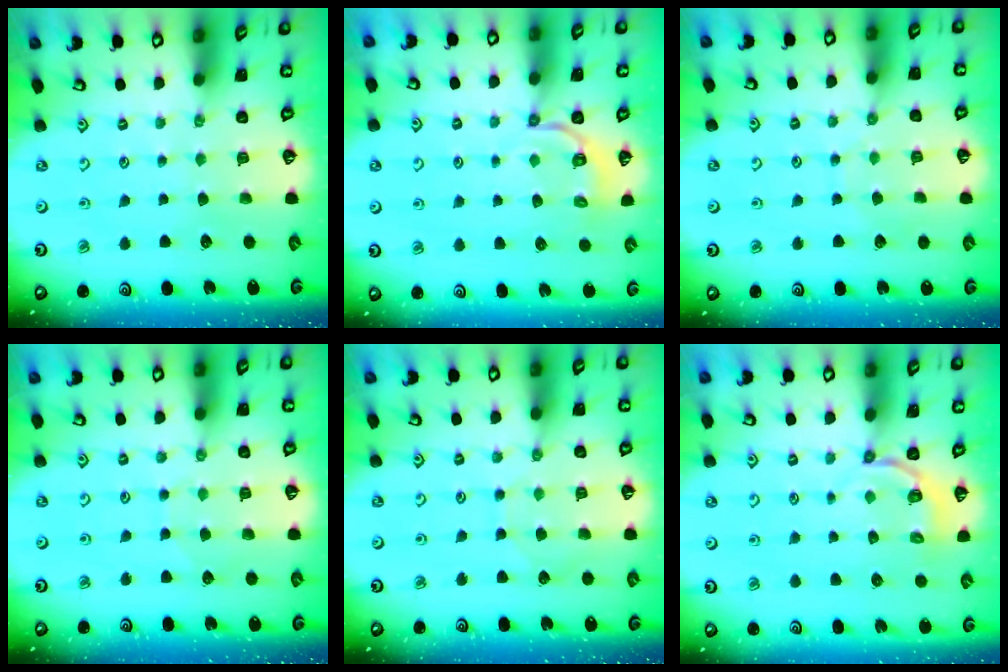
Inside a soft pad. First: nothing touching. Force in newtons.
{"total": 3.7, "press": 3.3, "slide": 1.7}
{"total": 6.5, "press": 6.5, "slide": 0.6}
{"total": 4.9, "press": 4.9, "slide": 0.5}
{"total": 5.1, "press": 5.1, "slide": 0.5}
{"total": 4.3, "press": 3.3, "slide": 2.7}